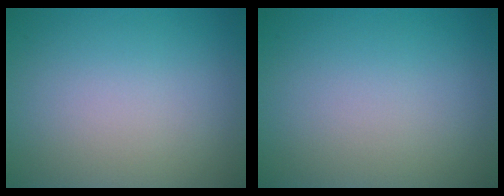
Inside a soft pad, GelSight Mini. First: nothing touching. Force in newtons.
{"total": 0.0}